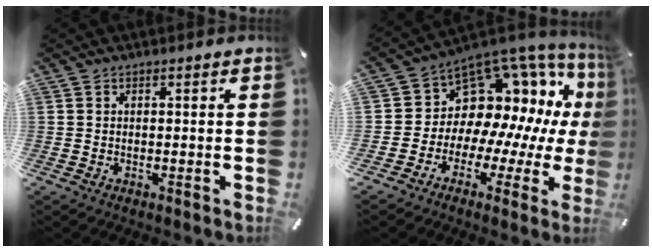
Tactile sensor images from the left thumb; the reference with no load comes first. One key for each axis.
{"total": 12.6, "fx": 6.8, "fy": 9.4, "fz": 5.0, "tx": -0.076, "ty": -0.094, "tz": 0.132}